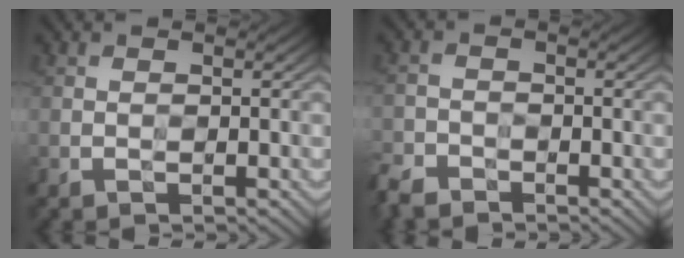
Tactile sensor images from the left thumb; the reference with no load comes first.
{"total": 3.2, "force": [-2.9, 1.1, 0.5], "torque": [-0.008, -0.008, -0.067]}